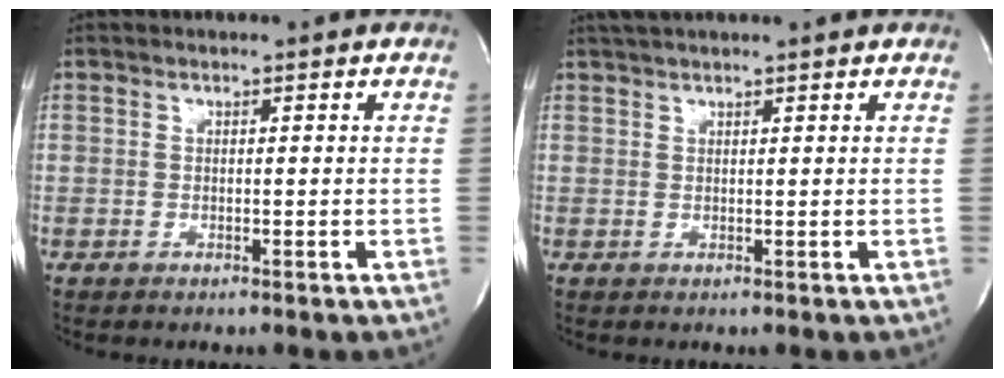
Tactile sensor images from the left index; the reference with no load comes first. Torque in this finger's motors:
{"motor_torque": [-0.02, -0.02, 0.07, 0.04]}